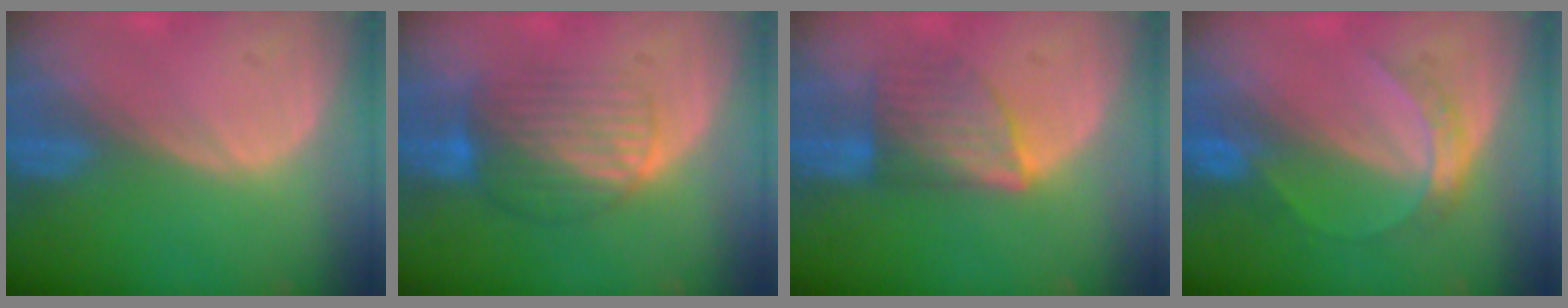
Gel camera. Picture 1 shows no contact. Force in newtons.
{"total": 7.6, "press": 7.0, "slide": 3.1}
{"total": 6.3, "press": 6.2, "slide": 0.6}
{"total": 4.8, "press": 4.5, "slide": 1.6}